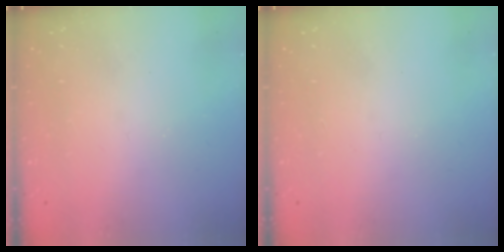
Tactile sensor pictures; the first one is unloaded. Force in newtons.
{"total": 0.0}